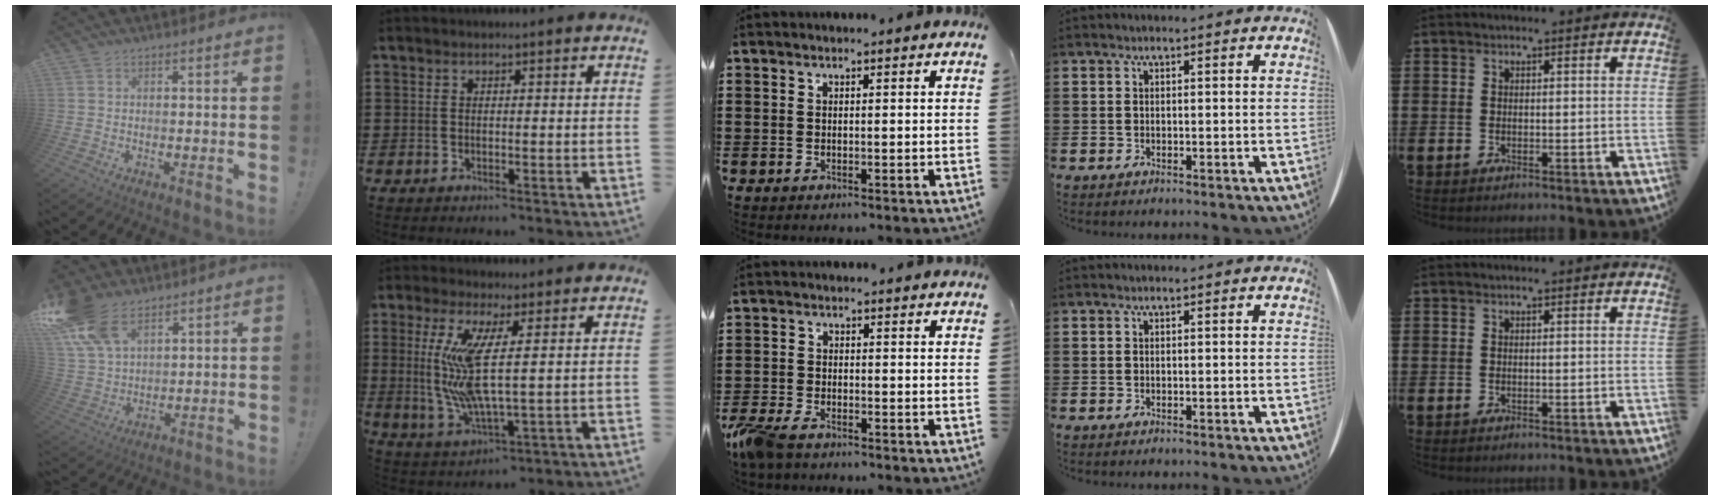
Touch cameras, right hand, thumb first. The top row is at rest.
{"thumb": {"total": 15.3, "force": [9.7, 8.5, 8.3], "torque": [-0.168, -0.044, 0.185]}, "index": {"total": 10.1, "force": [1.9, 1.6, 9.8], "torque": [-0.221, -0.025, 0.027]}, "middle": {"total": 4.0, "force": [-3.3, 1.2, 1.9], "torque": [-0.068, -0.011, -0.073]}}